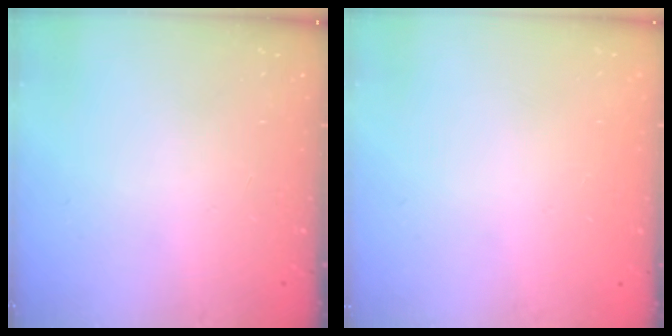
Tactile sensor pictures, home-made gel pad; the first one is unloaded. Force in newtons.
{"total": 0.0}